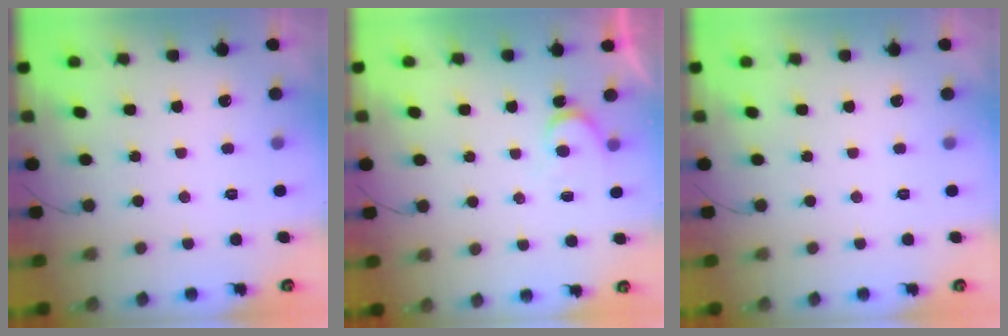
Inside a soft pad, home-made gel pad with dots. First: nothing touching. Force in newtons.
{"total": 3.7, "press": 3.7, "slide": 0.2}
{"total": 0.0}